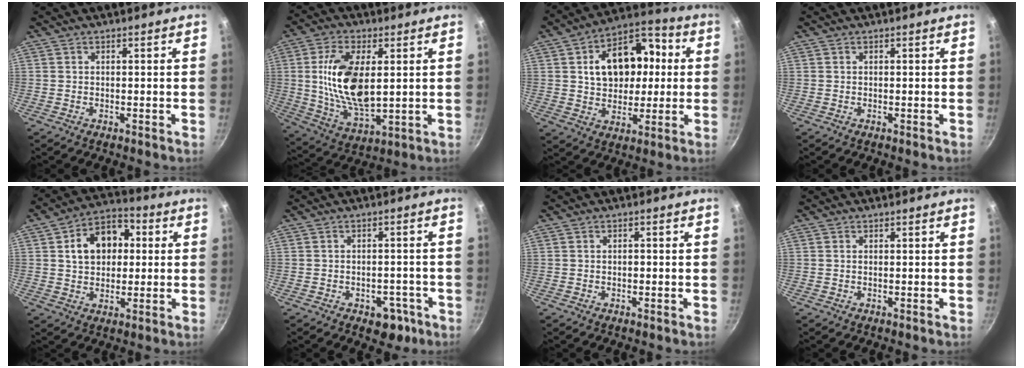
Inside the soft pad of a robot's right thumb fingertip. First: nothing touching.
{"total": 16.1, "force": [2.1, 7.8, 13.9], "torque": [-0.260, -0.018, 0.048]}
{"total": 16.8, "force": [2.9, 11.3, 12.1], "torque": [-0.145, 0.021, 0.043]}
{"total": 0.0}
{"total": 12.3, "force": [2.4, 8.7, 8.4], "torque": [-0.104, 0.012, 0.031]}
{"total": 5.0, "force": [-2.6, 3.3, 2.8], "torque": [-0.013, 0.020, -0.029]}
{"total": 0.9, "force": [0.0, 0.5, 0.7], "torque": [-0.010, 0.005, 0.001]}
{"total": 0.0}